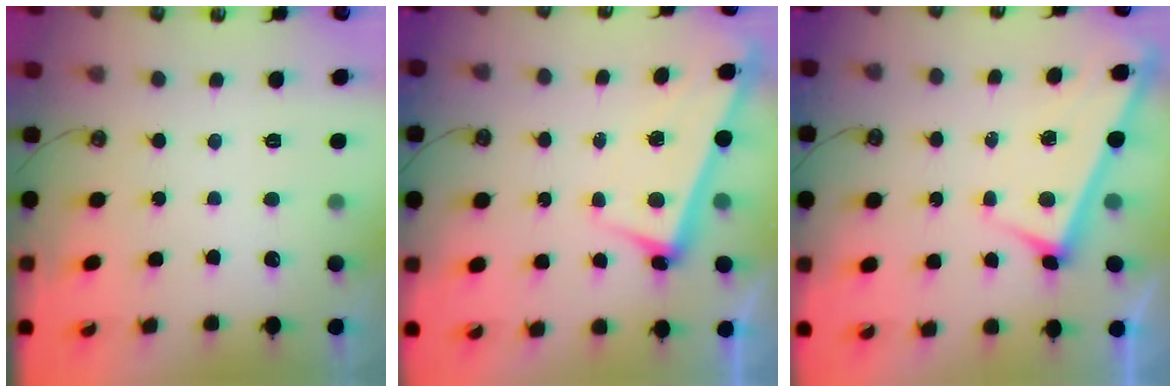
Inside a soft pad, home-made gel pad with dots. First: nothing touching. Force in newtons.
{"total": 2.7, "press": 2.7, "slide": 0.7}
{"total": 3.0, "press": 3.0, "slide": 0.1}